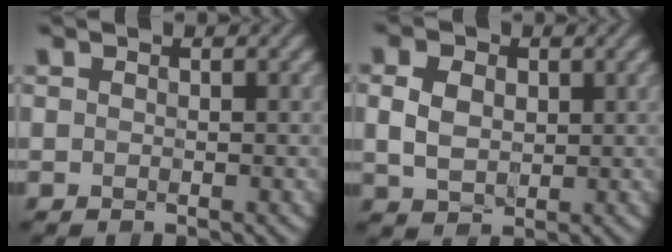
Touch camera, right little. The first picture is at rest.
{"total": 2.9, "force": [0.1, 2.2, 1.9], "torque": [-0.045, -0.005, 0.002]}